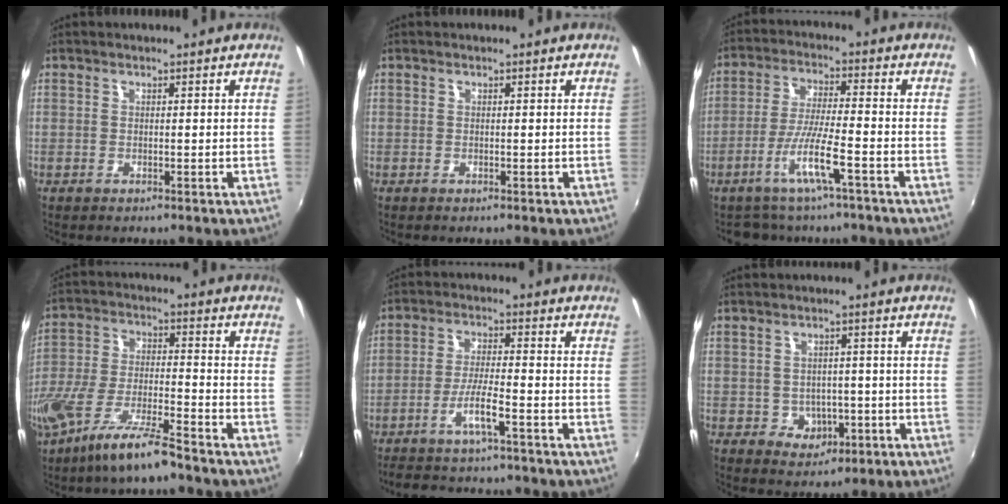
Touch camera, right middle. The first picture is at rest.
{"total": 0.0}
{"total": 7.9, "force": [-4.9, 1.3, 6.0], "torque": [-0.120, -0.004, -0.087]}
{"total": 12.7, "force": [-8.8, 2.1, 9.0], "torque": [-0.180, -0.026, -0.162]}
{"total": 9.4, "force": [-7.7, 1.1, 5.4], "torque": [-0.113, -0.006, -0.128]}
{"total": 5.7, "force": [-1.8, 4.9, 2.1], "torque": [-0.049, 0.007, -0.010]}